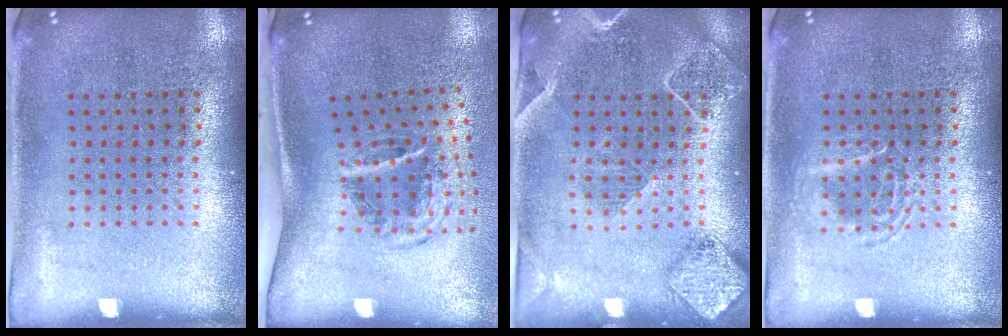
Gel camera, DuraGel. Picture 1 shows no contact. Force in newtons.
{"total": 2.0, "press": 1.2, "slide": 1.6}
{"total": 2.1, "press": 1.9, "slide": 0.7}
{"total": 1.6, "press": 1.6, "slide": 0.2}